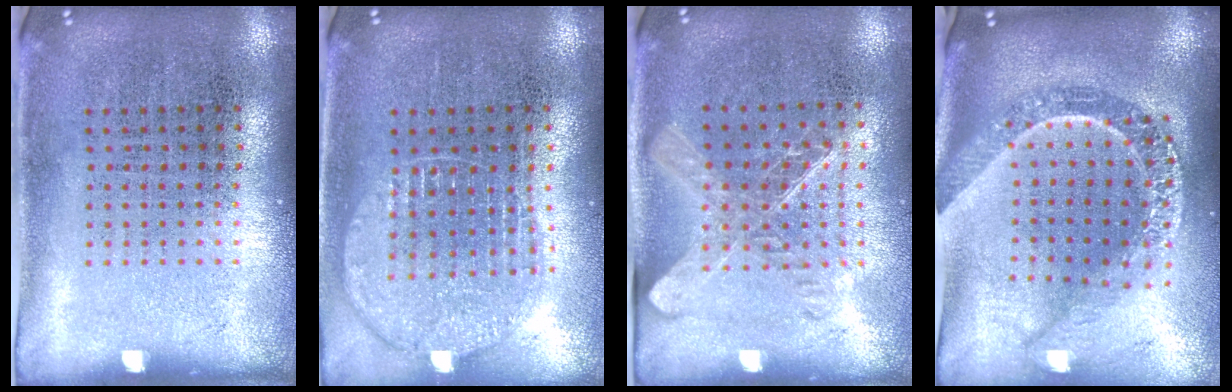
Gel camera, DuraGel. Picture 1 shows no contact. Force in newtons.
{"total": 1.0, "press": 1.0, "slide": 0.1}
{"total": 1.5, "press": 1.3, "slide": 0.7}
{"total": 2.7, "press": 2.2, "slide": 1.7}